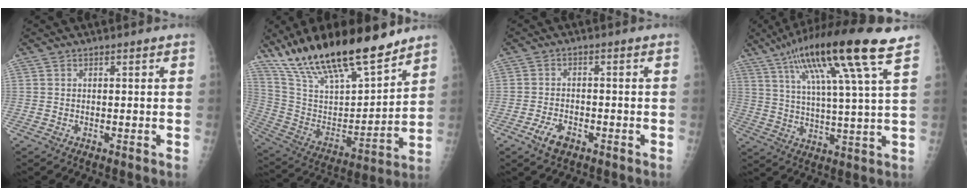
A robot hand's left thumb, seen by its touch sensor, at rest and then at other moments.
{"total": 25.3, "force": [19.2, 7.2, 14.8], "torque": [-0.233, -0.070, 0.342]}
{"total": 4.1, "force": [-2.4, 2.2, 2.5], "torque": [-0.048, 0.013, -0.041]}
{"total": 18.6, "force": [10.3, 1.2, 15.5], "torque": [-0.261, -0.019, 0.170]}